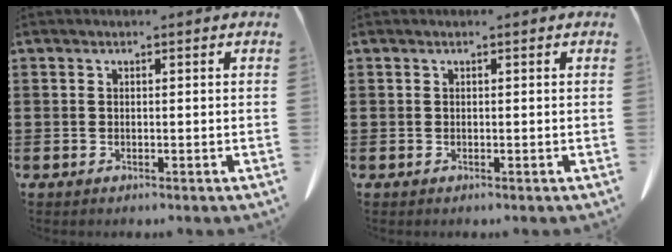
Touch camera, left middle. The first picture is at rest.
{"total": 0.0}